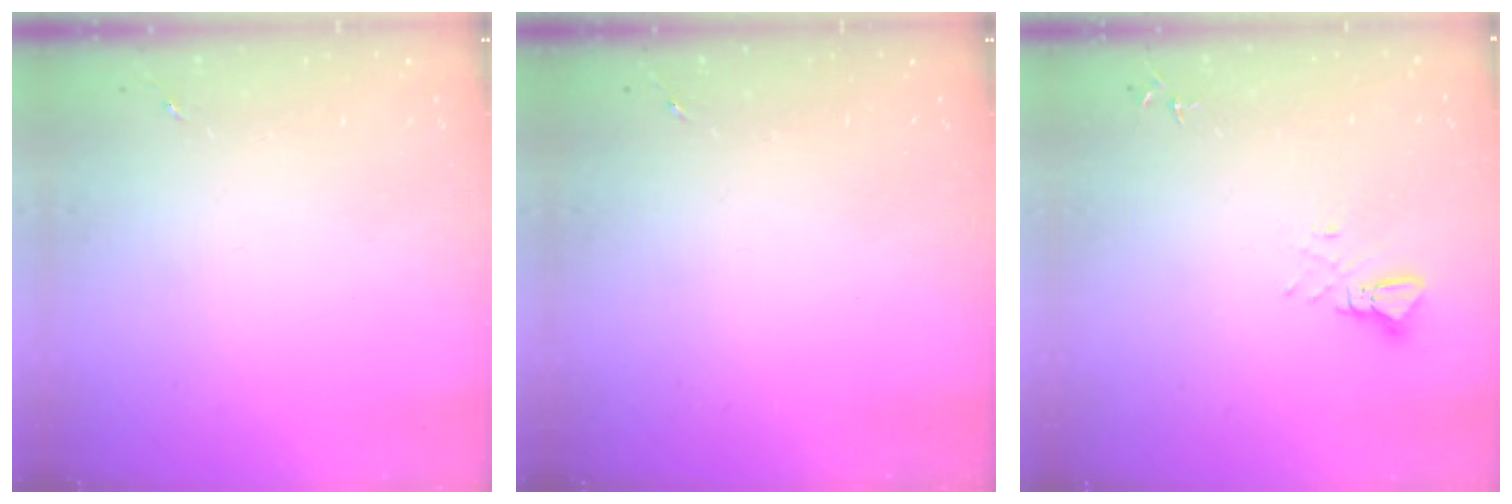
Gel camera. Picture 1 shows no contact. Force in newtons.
{"total": 0.0}
{"total": 3.4, "press": 3.4, "slide": 0.2}